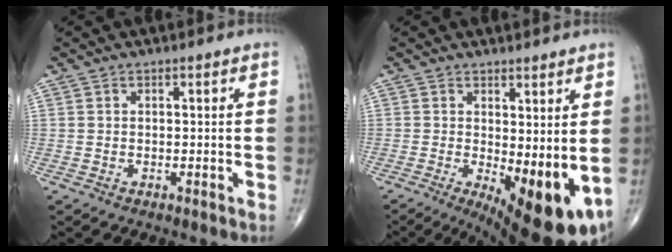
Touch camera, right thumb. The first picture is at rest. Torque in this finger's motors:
{"motor_torque": [-0.40, 1.17, 0.31, -0.16, 0.14]}